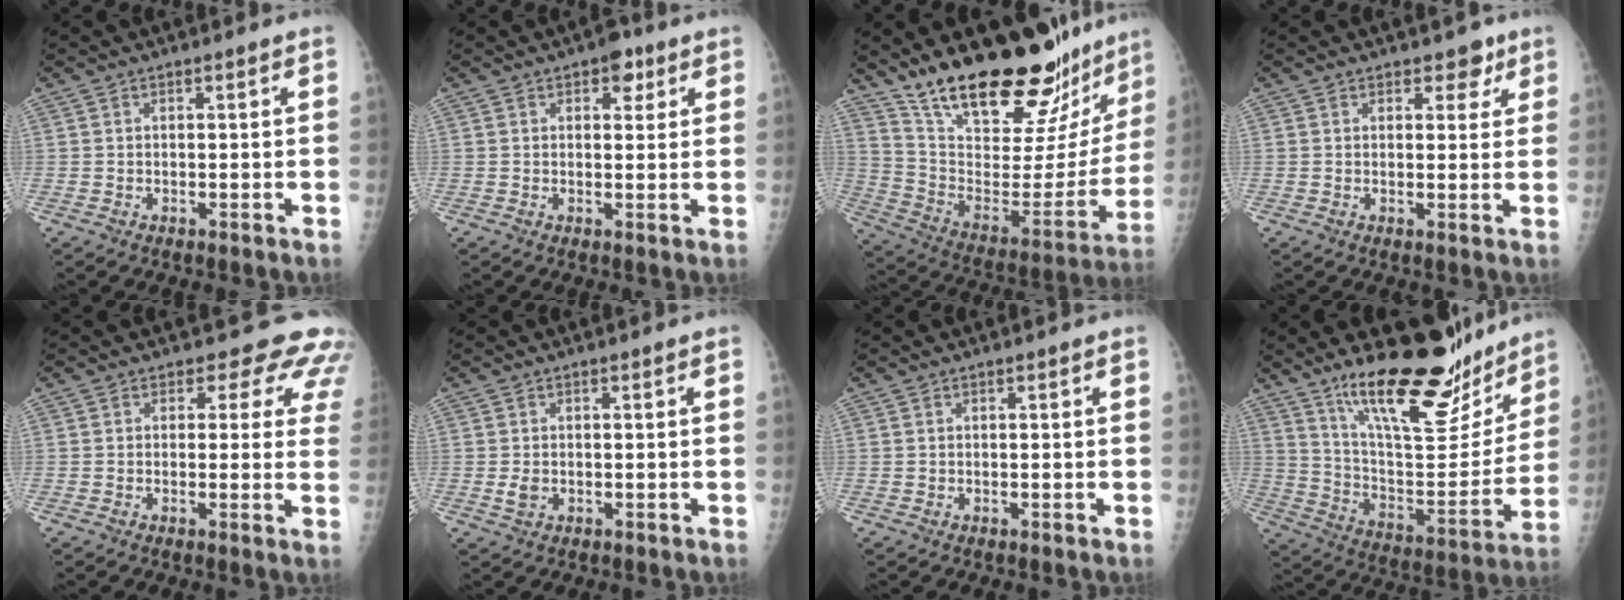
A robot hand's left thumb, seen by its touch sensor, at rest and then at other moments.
{"total": 4.2, "force": [2.2, 2.5, 2.6], "torque": [-0.009, -0.004, 0.022]}
{"total": 30.5, "force": [24.4, 9.3, 15.9], "torque": [-0.222, -0.118, 0.369]}
{"total": 3.4, "force": [2.2, 2.2, 1.3], "torque": [0.012, -0.010, 0.026]}
{"total": 8.4, "force": [6.7, 4.4, 2.3], "torque": [0.024, -0.027, 0.048]}
{"total": 1.9, "force": [-0.1, 1.5, 1.2], "torque": [-0.022, -0.003, -0.001]}
{"total": 0.0}
{"total": 24.7, "force": [18.1, 7.8, 14.9], "torque": [-0.182, -0.098, 0.296]}